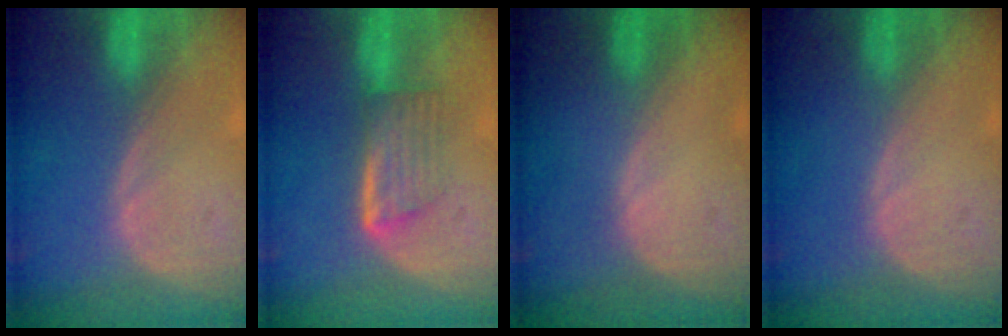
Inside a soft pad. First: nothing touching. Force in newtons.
{"total": 5.9, "press": 5.0, "slide": 3.1}
{"total": 0.6, "press": 0.1, "slide": 0.6}
{"total": 0.0}